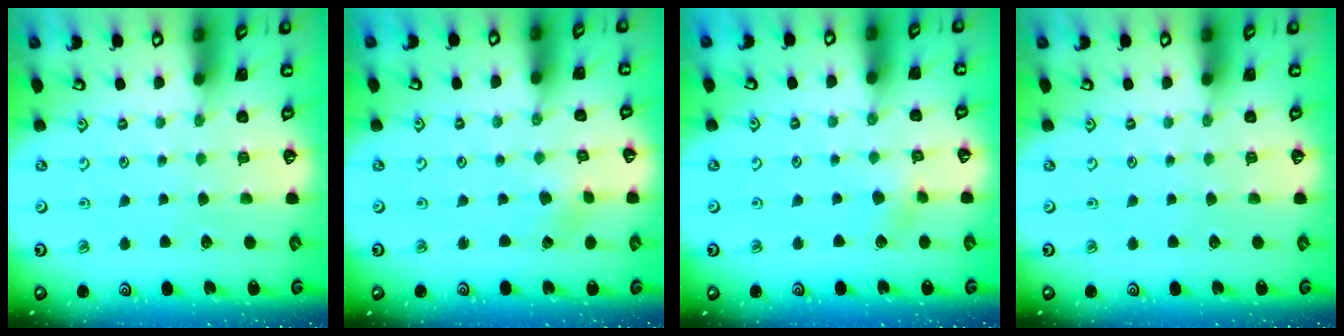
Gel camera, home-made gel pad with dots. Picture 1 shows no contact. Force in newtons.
{"total": 0.9, "press": 0.9, "slide": 0.2}
{"total": 5.7, "press": 5.6, "slide": 0.8}
{"total": 0.0}